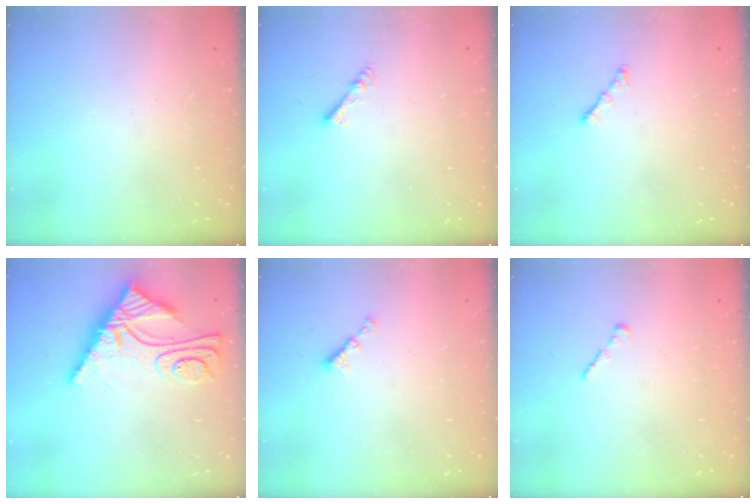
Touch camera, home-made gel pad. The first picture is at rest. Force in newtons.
{"total": 2.7, "press": 2.7, "slide": 0.4}
{"total": 1.8, "press": 1.7, "slide": 0.6}
{"total": 11.4, "press": 11.4, "slide": 1.0}
{"total": 2.5, "press": 2.5, "slide": 0.4}
{"total": 1.0, "press": 0.9, "slide": 0.5}